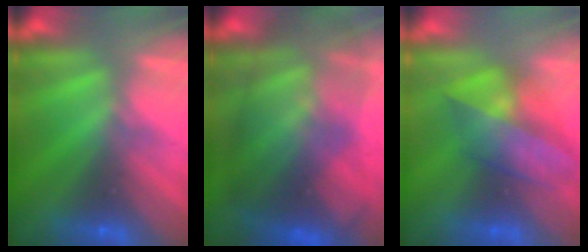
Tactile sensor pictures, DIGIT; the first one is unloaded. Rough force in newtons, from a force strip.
{"total": 9.6}
{"total": 3.9}